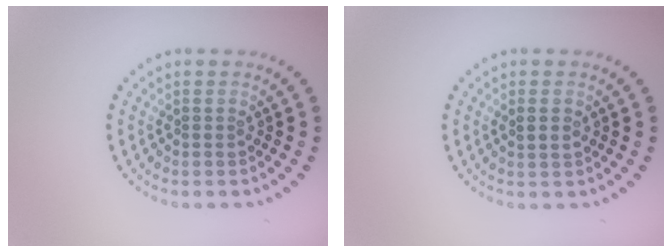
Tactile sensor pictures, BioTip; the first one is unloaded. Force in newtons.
{"total": 1.1, "press": 1.1, "slide": 0.3}